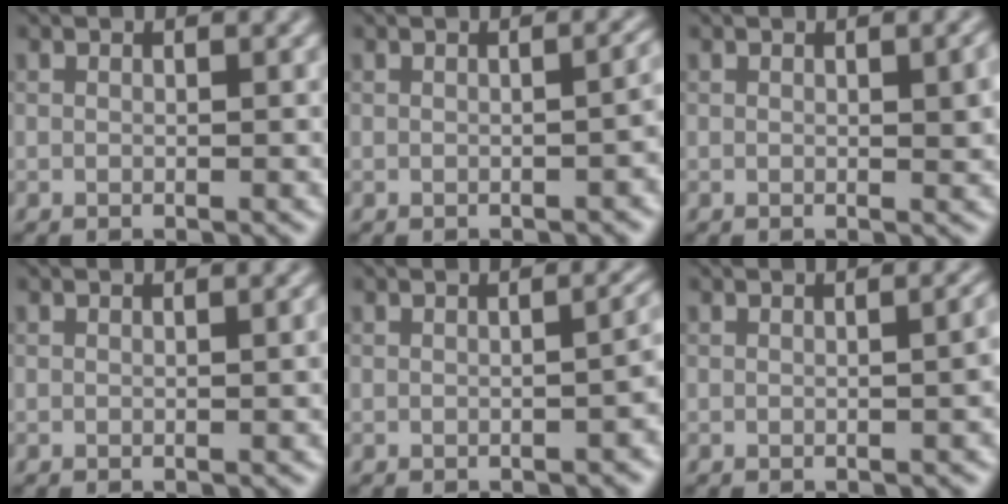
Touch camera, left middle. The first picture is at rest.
{"total": 2.5, "force": [-0.7, 1.0, 2.1], "torque": [-0.023, 0.005, -0.008]}
{"total": 1.9, "force": [0.3, 0.4, 1.8], "torque": [-0.022, 0.000, 0.005]}
{"total": 0.9, "force": [0.0, 0.2, 0.9], "torque": [-0.006, 0.006, 0.000]}
{"total": 2.8, "force": [-0.8, 1.1, 2.4], "torque": [-0.026, 0.005, -0.012]}
{"total": 2.3, "force": [-0.2, 0.9, 2.1], "torque": [-0.018, 0.006, -0.002]}